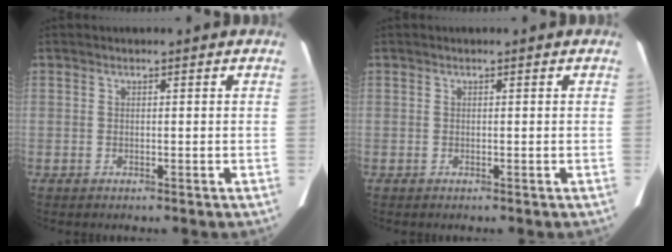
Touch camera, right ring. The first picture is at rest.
{"total": 0.0}